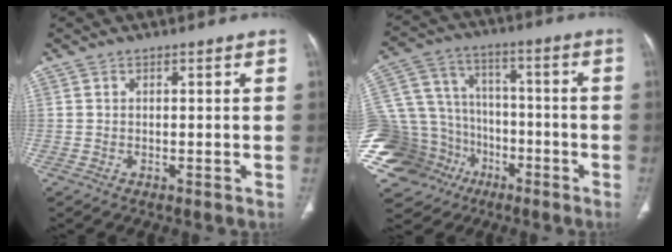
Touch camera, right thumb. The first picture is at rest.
{"total": 28.1, "force": [-11.4, 22.3, 12.9], "torque": [-0.315, 0.079, -0.184]}